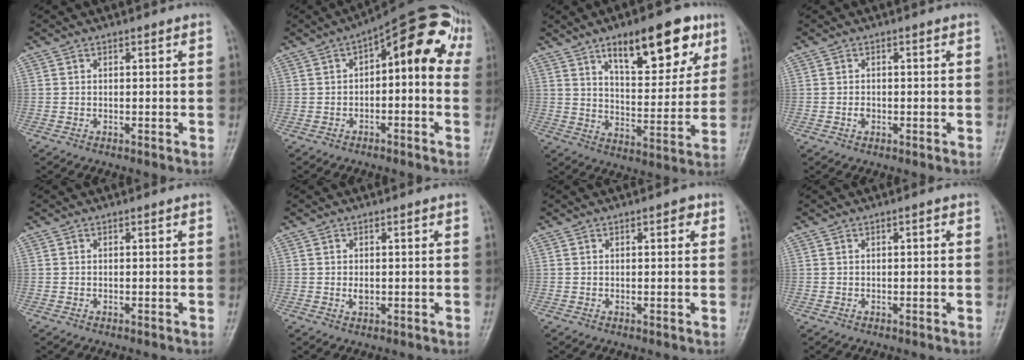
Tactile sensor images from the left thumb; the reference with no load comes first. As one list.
[{"total": 14.2, "force": [2.3, 6.1, 12.6], "torque": [-0.134, 0.050, 0.019]}, {"total": 17.7, "force": [9.7, 7.1, 12.9], "torque": [-0.140, -0.042, 0.149]}, {"total": 1.4, "force": [-0.4, 1.0, 0.9], "torque": [-0.013, 0.004, -0.008]}, {"total": 0.0}, {"total": 1.8, "force": [0.0, 1.0, 1.4], "torque": [-0.021, 0.000, 0.002]}, {"total": 2.1, "force": [0.9, 0.9, 1.6], "torque": [-0.016, 0.001, 0.009]}, {"total": 1.0, "force": [0.3, 0.4, 0.9], "torque": [-0.014, 0.003, 0.002]}]